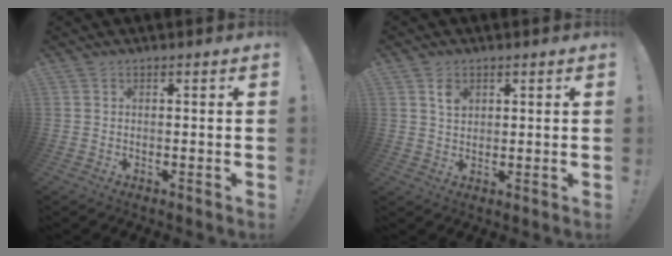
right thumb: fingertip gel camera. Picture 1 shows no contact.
{"total": 3.9, "force": [2.0, 2.7, 1.9], "torque": [-0.014, -0.010, 0.031]}